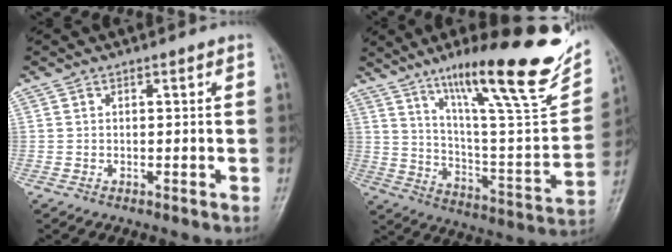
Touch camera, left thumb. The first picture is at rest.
{"total": 27.7, "force": [17.5, 5.2, 20.9], "torque": [-0.288, -0.066, 0.285]}